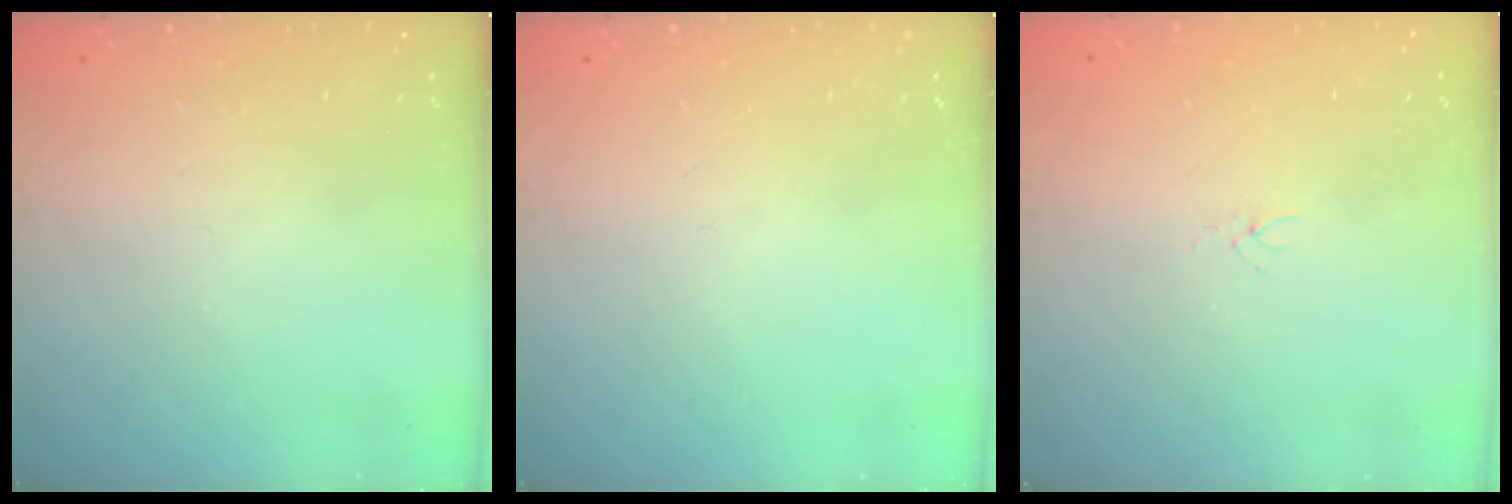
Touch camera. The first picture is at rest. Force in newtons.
{"total": 0.0}
{"total": 1.0, "press": 1.0, "slide": 0.3}